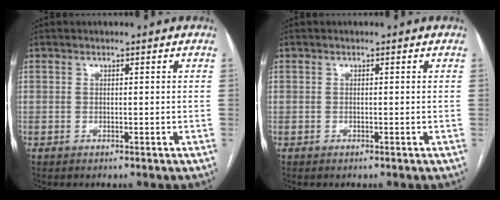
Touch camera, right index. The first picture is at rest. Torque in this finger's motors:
{"motor_torque": [-0.88, 0.75, -0.65, -0.15]}